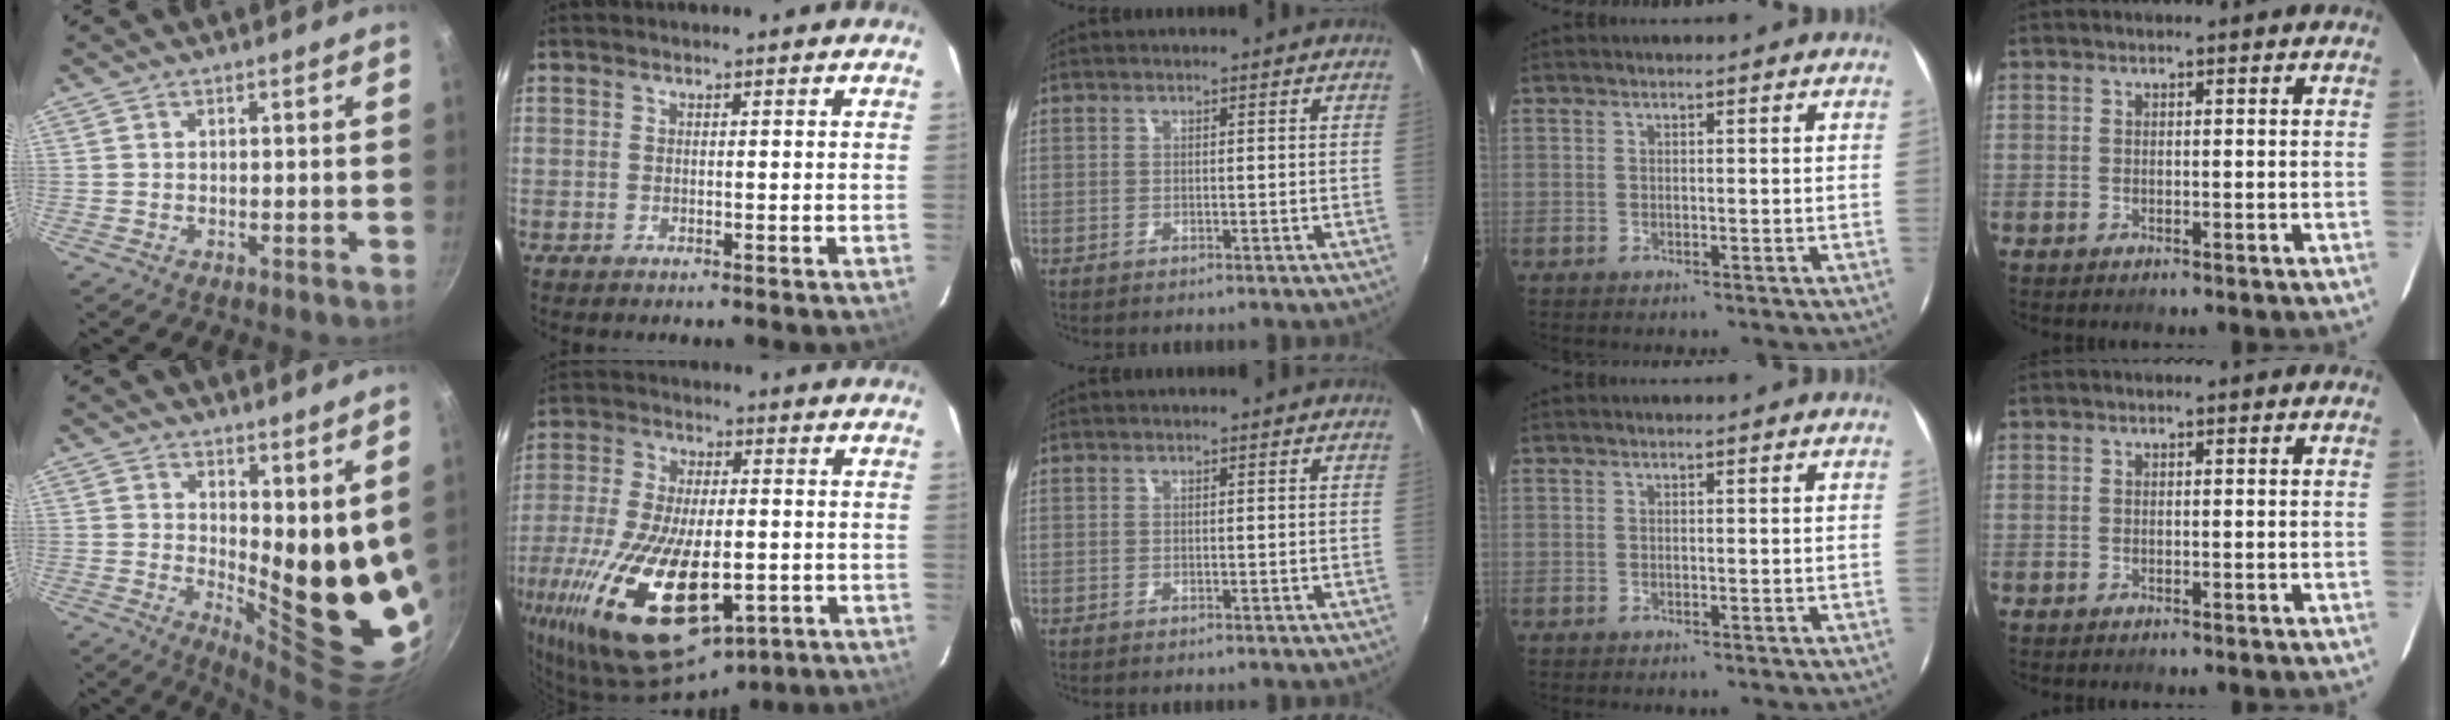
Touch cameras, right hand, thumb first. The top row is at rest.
{"thumb": {"total": 15.2, "force": [4.9, 5.6, 13.2], "torque": [-0.136, -0.066, 0.083]}, "index": {"total": 28.4, "force": [-10.7, 13.3, 22.7], "torque": [-0.489, -0.072, -0.166]}}